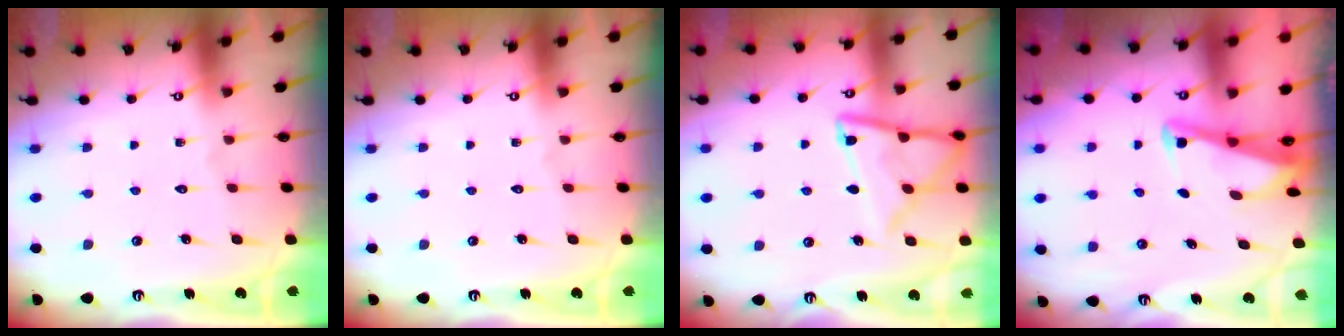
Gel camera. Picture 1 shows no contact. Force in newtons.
{"total": 0.0}
{"total": 13.9, "press": 13.8, "slide": 1.4}
{"total": 2.9, "press": 2.8, "slide": 0.3}